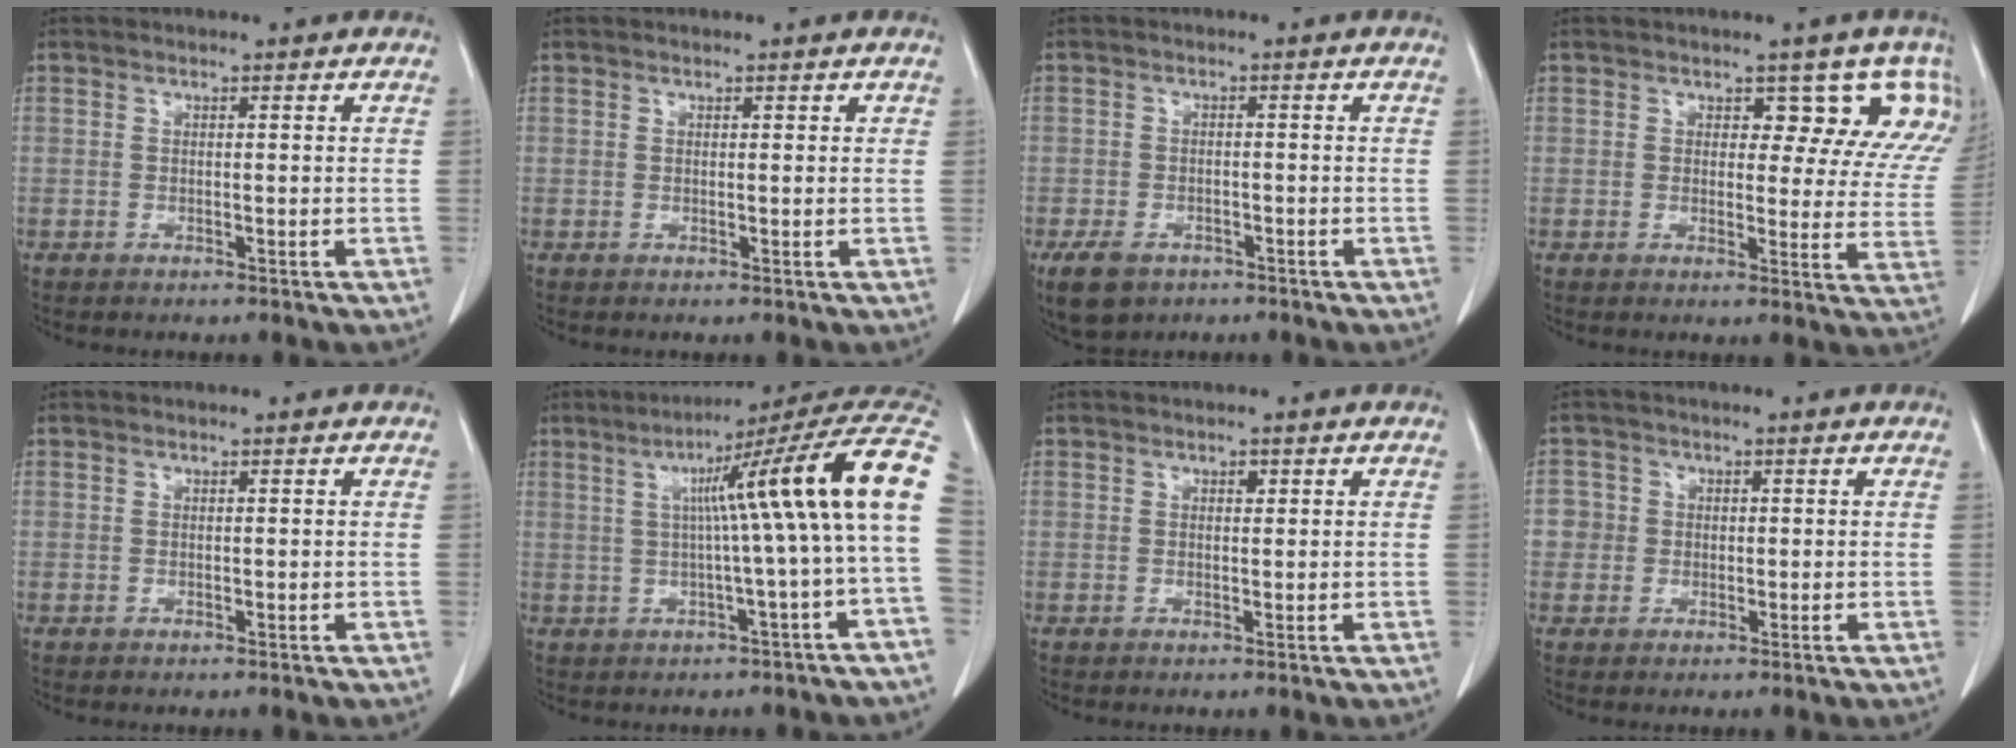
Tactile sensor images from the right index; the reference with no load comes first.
{"total": 0.6, "force": [0.4, 0.2, 0.3], "torque": [-0.003, 0.000, 0.004]}
{"total": 5.8, "force": [-3.7, 3.7, 2.5], "torque": [-0.051, -0.004, -0.054]}
{"total": 8.8, "force": [6.1, 4.6, 4.5], "torque": [-0.022, -0.006, 0.046]}
{"total": 0.0}
{"total": 14.9, "force": [2.5, -1.1, 14.6], "torque": [-0.188, 0.039, 0.027]}
{"total": 0.9, "force": [0.5, 0.5, 0.6], "torque": [-0.006, -0.002, 0.006]}
{"total": 3.0, "force": [0.0, 3.0, 0.0], "torque": [0.017, 0.010, -0.002]}